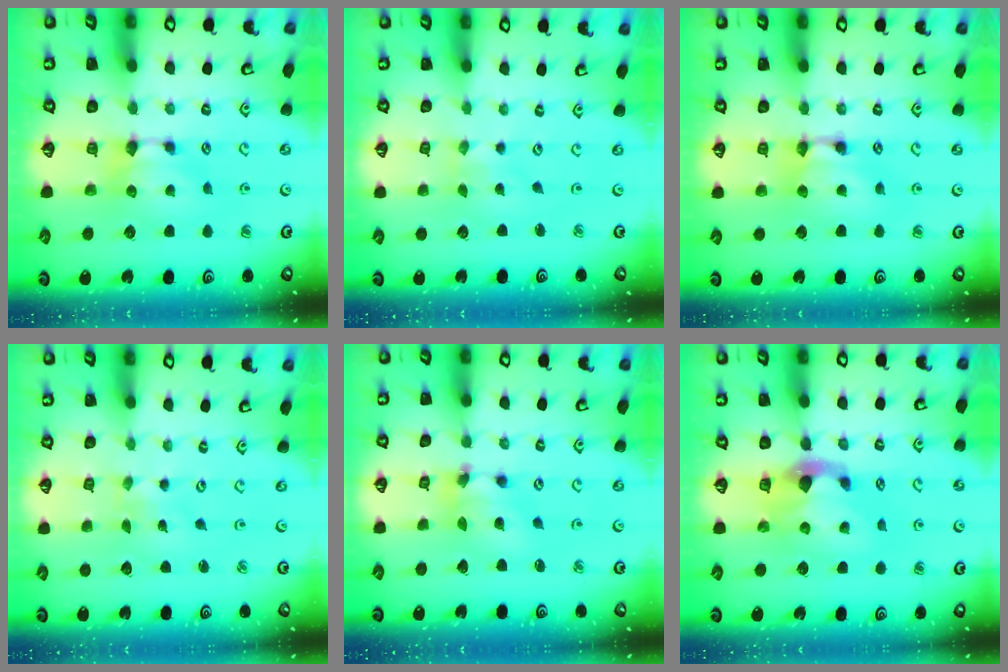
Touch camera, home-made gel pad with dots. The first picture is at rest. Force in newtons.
{"total": 3.7, "press": 3.7, "slide": 0.7}
{"total": 2.2, "press": 2.2, "slide": 0.1}
{"total": 5.9, "press": 5.8, "slide": 0.6}
{"total": 3.6, "press": 3.2, "slide": 1.4}
{"total": 2.8, "press": 2.5, "slide": 1.3}